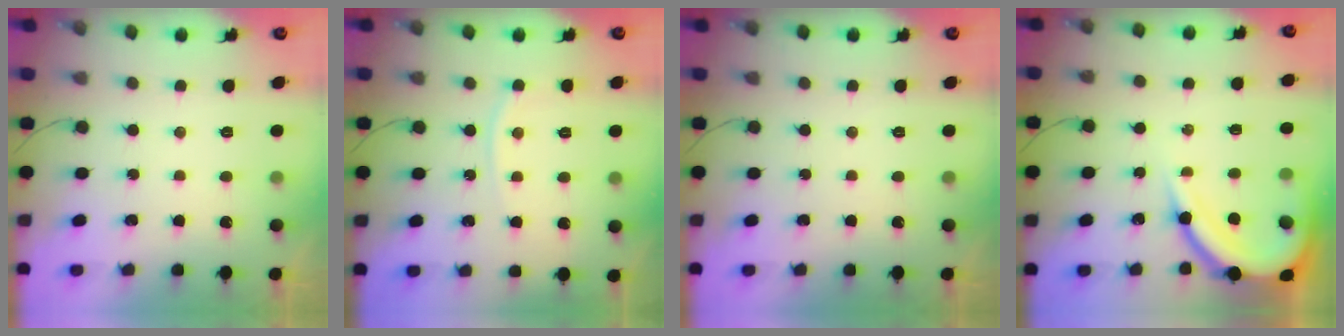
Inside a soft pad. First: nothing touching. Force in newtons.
{"total": 5.2, "press": 5.1, "slide": 0.8}
{"total": 0.0}
{"total": 11.5, "press": 11.4, "slide": 0.9}